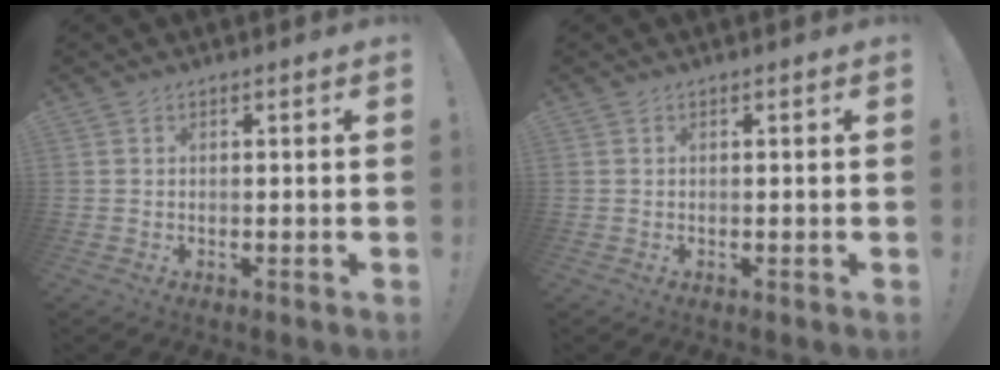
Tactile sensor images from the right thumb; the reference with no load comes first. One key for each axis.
{"total": 0.0}